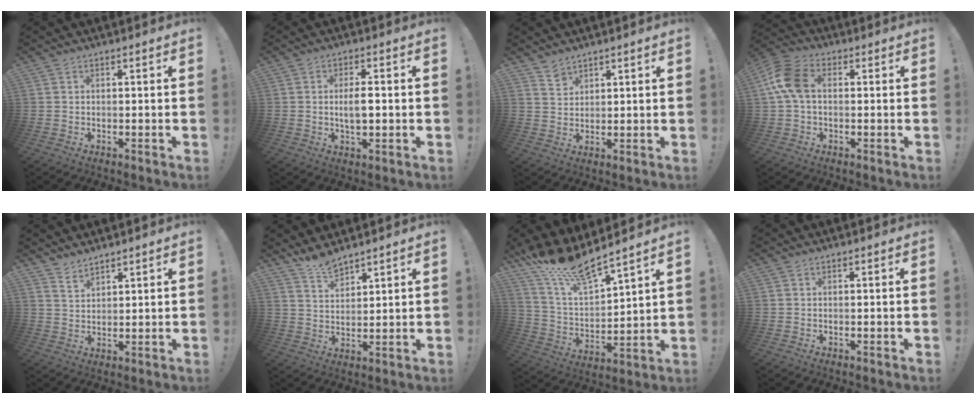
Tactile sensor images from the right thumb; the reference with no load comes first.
{"total": 5.1, "force": [-0.1, 2.0, 4.7], "torque": [-0.084, -0.004, -0.008]}
{"total": 4.0, "force": [3.3, 2.1, 0.7], "torque": [-0.006, -0.024, 0.063]}
{"total": 10.5, "force": [1.2, 6.9, 7.9], "torque": [-0.159, 0.010, 0.027]}
{"total": 3.6, "force": [3.4, 0.8, 0.6], "torque": [-0.011, -0.029, 0.064]}
{"total": 6.3, "force": [5.9, 1.1, 1.7], "torque": [-0.034, -0.039, 0.109]}
{"total": 14.4, "force": [13.2, 1.5, 5.6], "torque": [-0.126, -0.106, 0.234]}
{"total": 0.0}